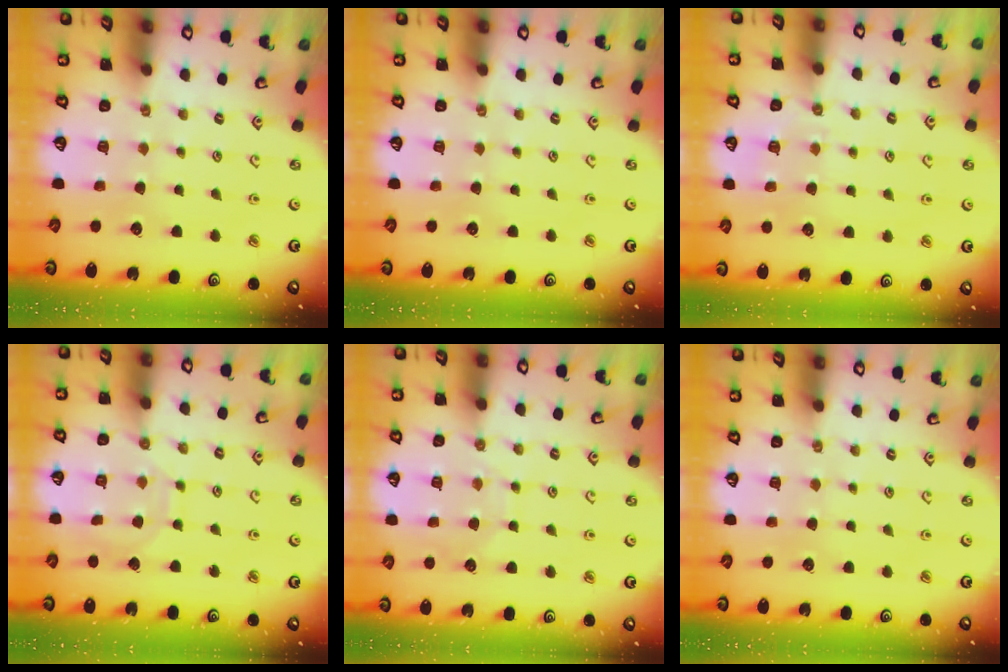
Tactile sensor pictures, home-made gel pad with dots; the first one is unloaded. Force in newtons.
{"total": 0.0}
{"total": 2.9, "press": 2.8, "slide": 0.6}
{"total": 7.5, "press": 7.4, "slide": 0.6}
{"total": 6.4, "press": 6.3, "slide": 0.6}
{"total": 0.0}